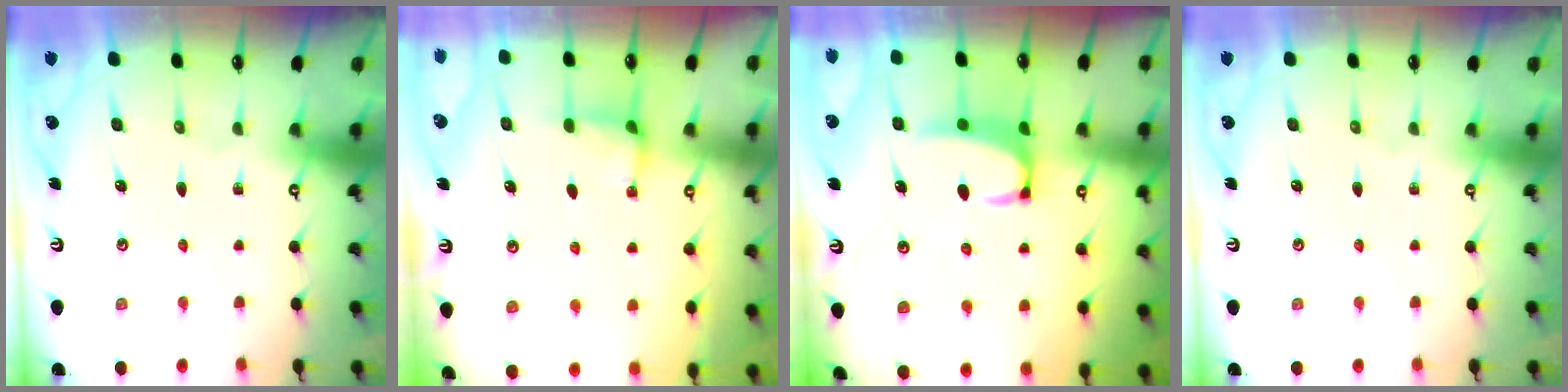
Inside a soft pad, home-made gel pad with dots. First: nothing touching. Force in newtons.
{"total": 2.6, "press": 2.6, "slide": 0.4}
{"total": 2.4, "press": 2.3, "slide": 0.8}
{"total": 0.0}